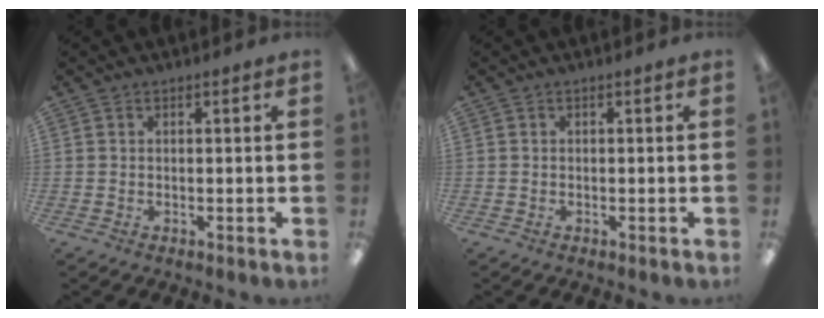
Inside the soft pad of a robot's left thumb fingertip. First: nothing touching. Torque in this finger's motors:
{"motor_torque": [0.00, 0.00, -0.10, 0.02, 0.00]}